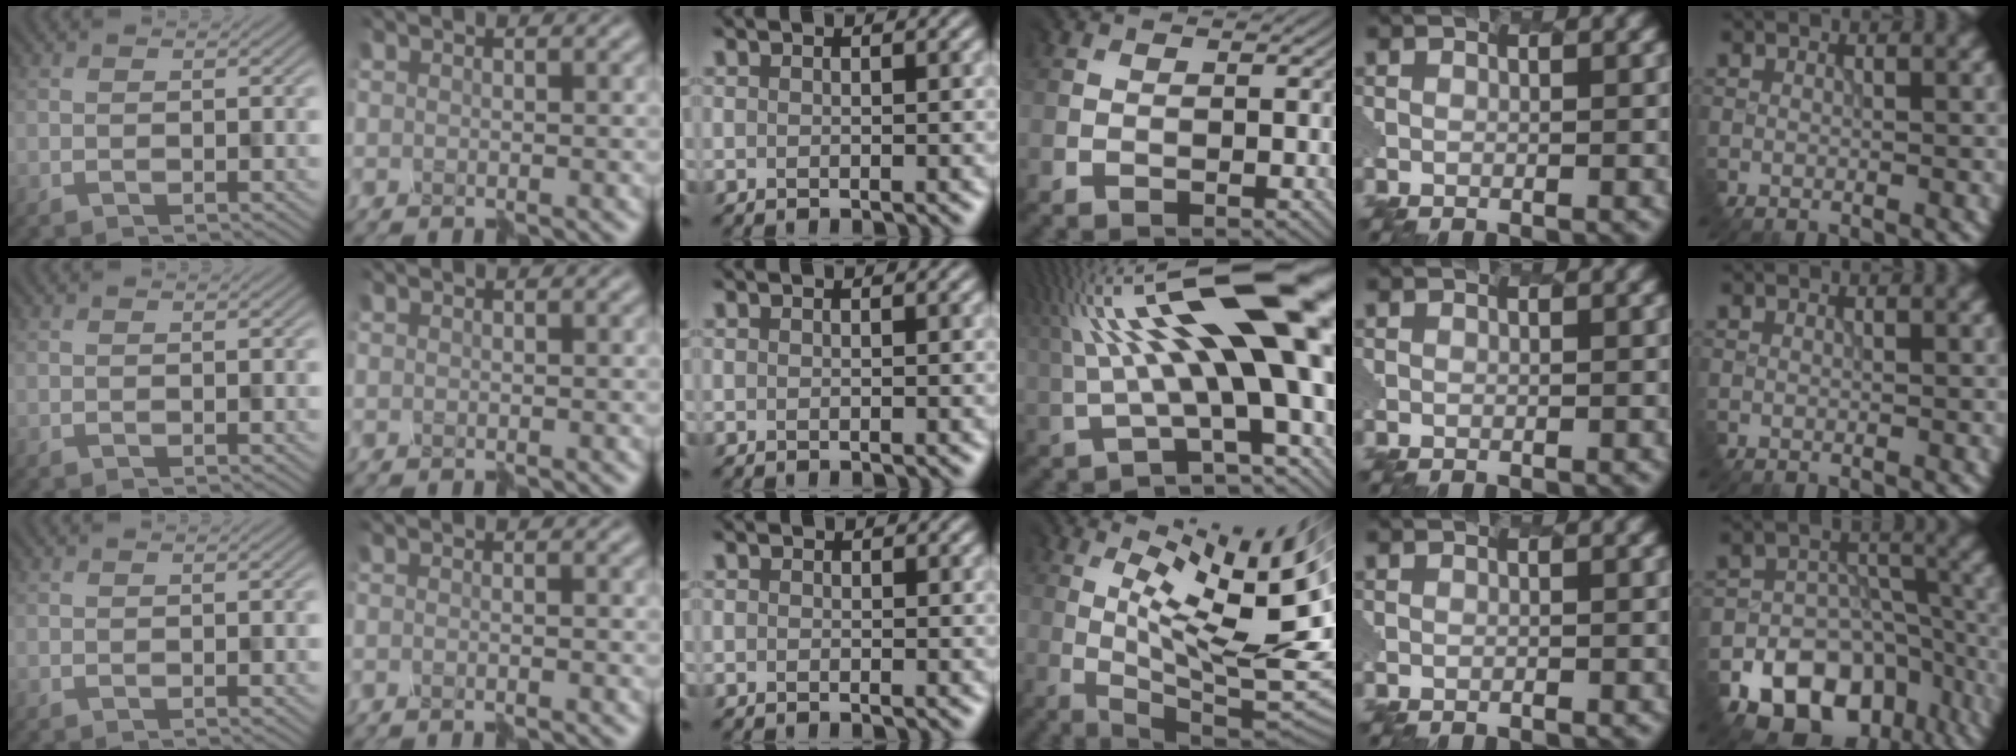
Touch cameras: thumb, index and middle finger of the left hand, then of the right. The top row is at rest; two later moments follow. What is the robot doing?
{"motion": "disassemble", "object": "hinged tin"}